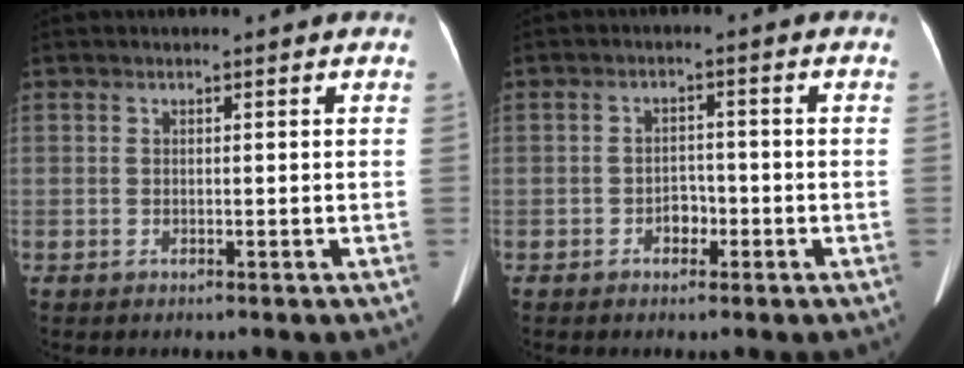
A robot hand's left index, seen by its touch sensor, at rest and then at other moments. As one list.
[{"total": 2.5, "force": [-1.3, 1.7, 1.3], "torque": [-0.019, 0.005, -0.022]}]